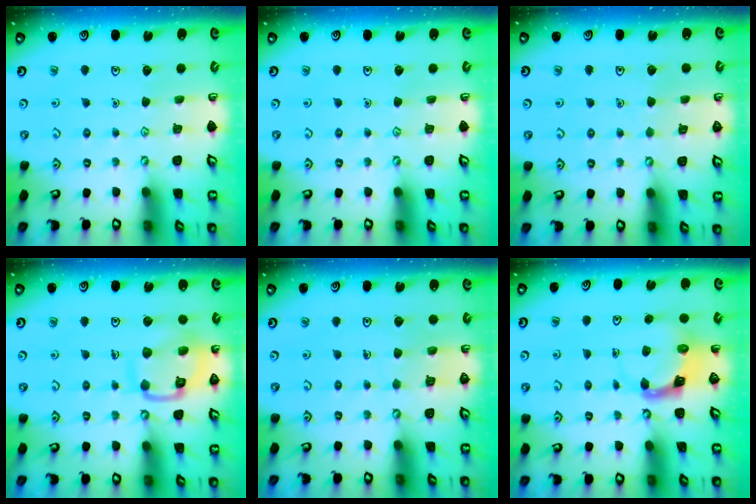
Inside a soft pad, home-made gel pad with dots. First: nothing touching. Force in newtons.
{"total": 0.0}
{"total": 2.4, "press": 2.4, "slide": 0.2}
{"total": 12.3, "press": 12.3, "slide": 0.9}
{"total": 4.2, "press": 4.2, "slide": 0.2}
{"total": 3.8, "press": 3.7, "slide": 0.7}